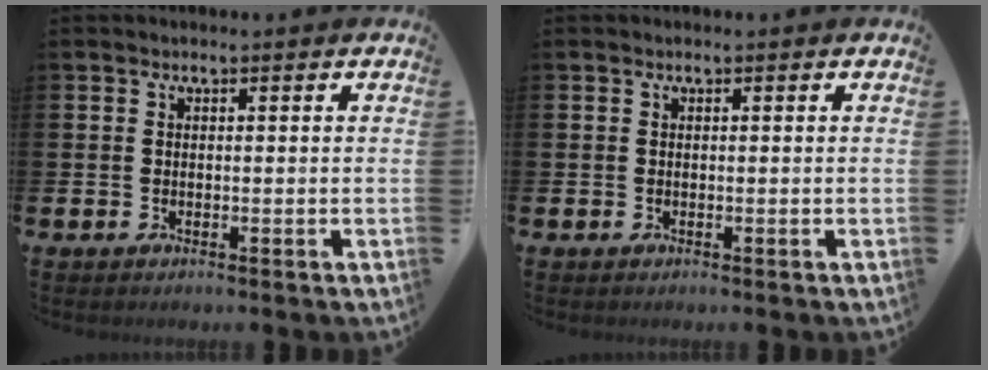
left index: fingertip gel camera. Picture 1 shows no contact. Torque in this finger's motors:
{"motor_torque": [0.00, 0.00, 0.04, 0.00]}